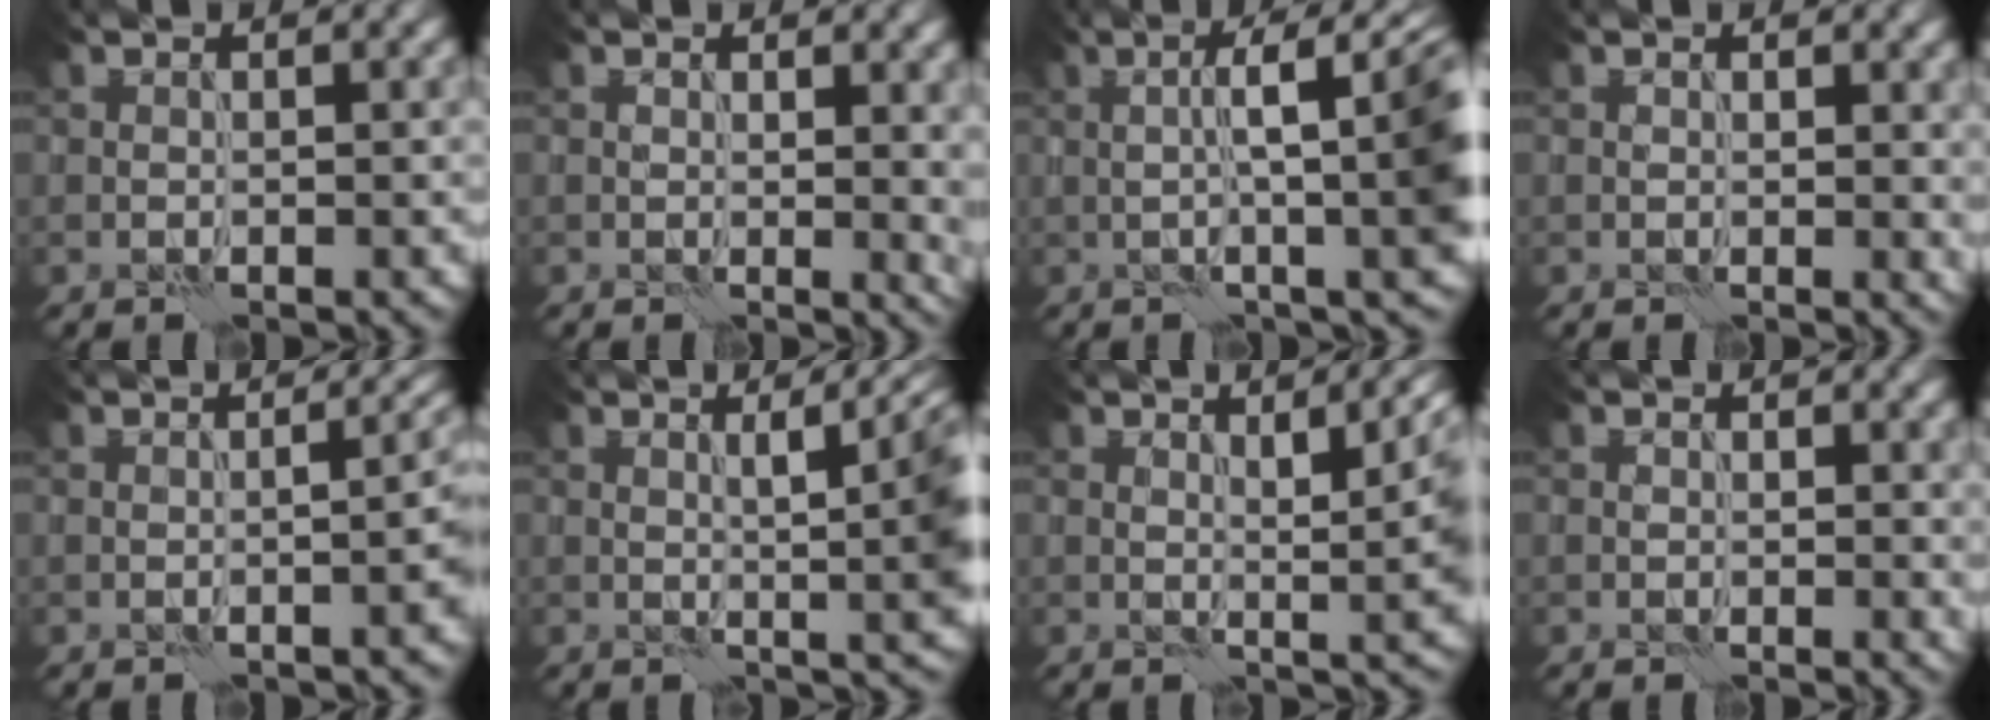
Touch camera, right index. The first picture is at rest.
{"total": 3.5, "force": [0.4, 1.7, 3.0], "torque": [-0.034, -0.004, 0.011]}
{"total": 9.9, "force": [1.8, 2.7, 9.4], "torque": [-0.120, 0.017, 0.026]}
{"total": 1.8, "force": [0.4, 1.0, 1.5], "torque": [-0.018, -0.004, 0.008]}
{"total": 5.4, "force": [-0.5, 2.3, 4.8], "torque": [-0.026, 0.014, -0.007]}
{"total": 8.7, "force": [1.9, 3.1, 7.9], "torque": [-0.071, 0.020, 0.024]}
{"total": 7.9, "force": [2.1, 2.8, 7.1], "torque": [-0.076, 0.010, 0.035]}
{"total": 1.4, "force": [0.4, 0.8, 1.1], "torque": [-0.013, -0.003, 0.007]}